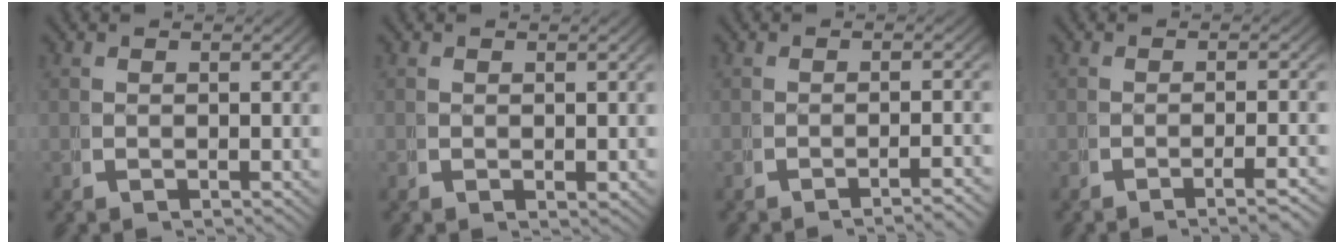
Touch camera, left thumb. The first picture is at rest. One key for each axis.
{"total": 0.6, "fx": 0.1, "fy": 0.4, "fz": 0.5, "tx": -0.010, "ty": -0.002, "tz": 0.002}
{"total": 2.7, "fx": -2.4, "fy": -0.1, "fz": 1.3, "tx": -0.016, "ty": 0.005, "tz": -0.039}
{"total": 2.7, "fx": -1.7, "fy": 0.0, "fz": 2.1, "tx": -0.031, "ty": 0.004, "tz": -0.030}